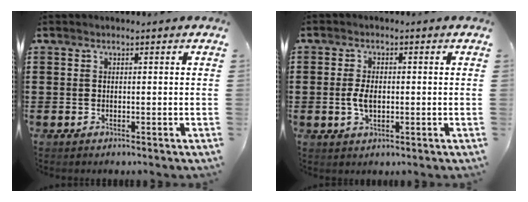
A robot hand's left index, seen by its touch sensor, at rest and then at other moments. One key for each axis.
{"total": 3.6, "fx": -0.2, "fy": 1.8, "fz": 3.0, "tx": -0.074, "ty": -0.002, "tz": -0.009}